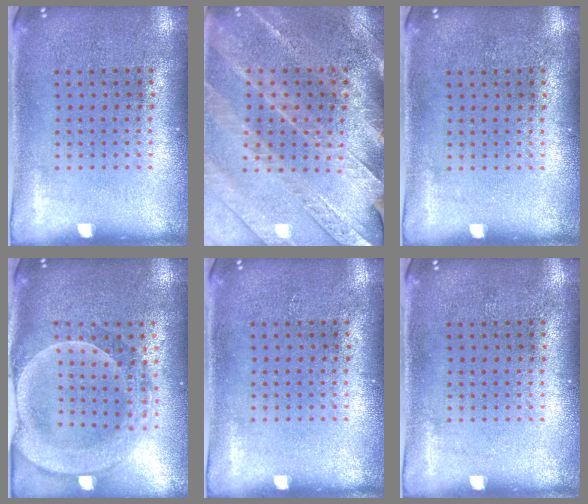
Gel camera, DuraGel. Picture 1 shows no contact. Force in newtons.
{"total": 2.9, "press": 2.8, "slide": 0.4}
{"total": 0.0}
{"total": 2.4, "press": 2.2, "slide": 1.1}
{"total": 0.0}
{"total": 0.0}